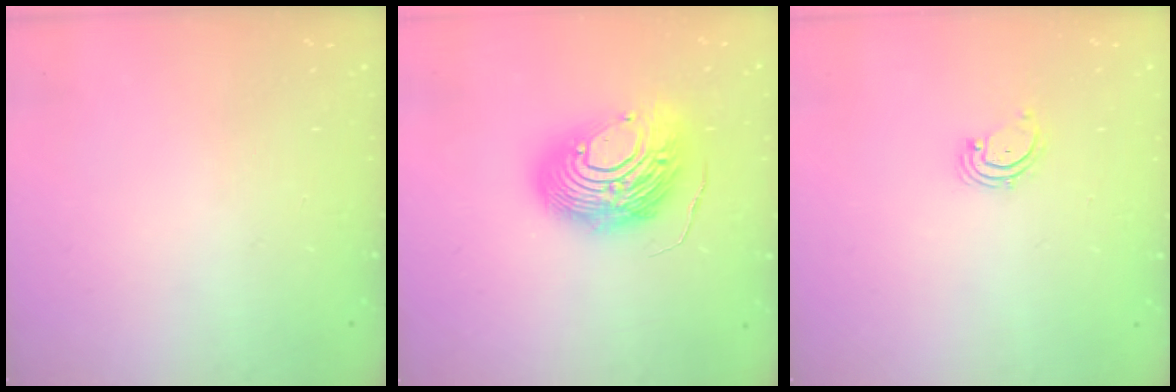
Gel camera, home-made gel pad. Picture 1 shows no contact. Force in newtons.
{"total": 15.4, "press": 15.3, "slide": 1.5}
{"total": 2.1, "press": 2.1, "slide": 0.3}